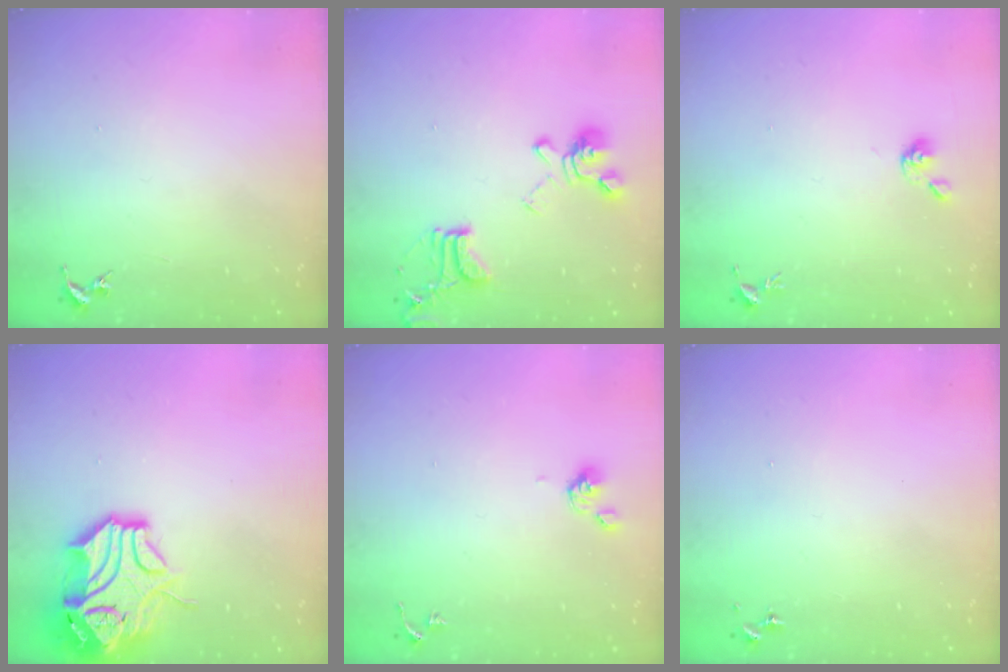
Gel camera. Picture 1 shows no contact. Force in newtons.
{"total": 17.3, "press": 17.2, "slide": 1.8}
{"total": 5.2, "press": 5.1, "slide": 0.6}
{"total": 15.5, "press": 15.3, "slide": 2.3}
{"total": 5.1, "press": 4.9, "slide": 1.4}
{"total": 0.0}